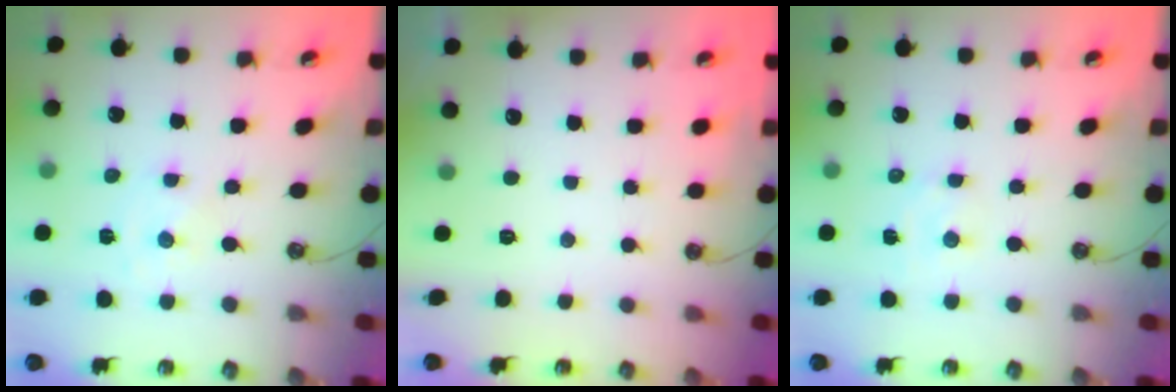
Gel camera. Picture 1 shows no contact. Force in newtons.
{"total": 0.0}
{"total": 2.6, "press": 2.6, "slide": 0.4}